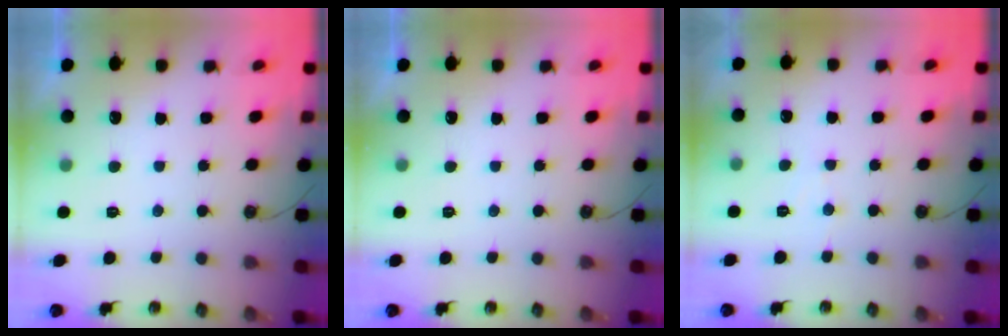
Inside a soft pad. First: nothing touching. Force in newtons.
{"total": 0.0}
{"total": 3.9, "press": 3.9, "slide": 0.4}